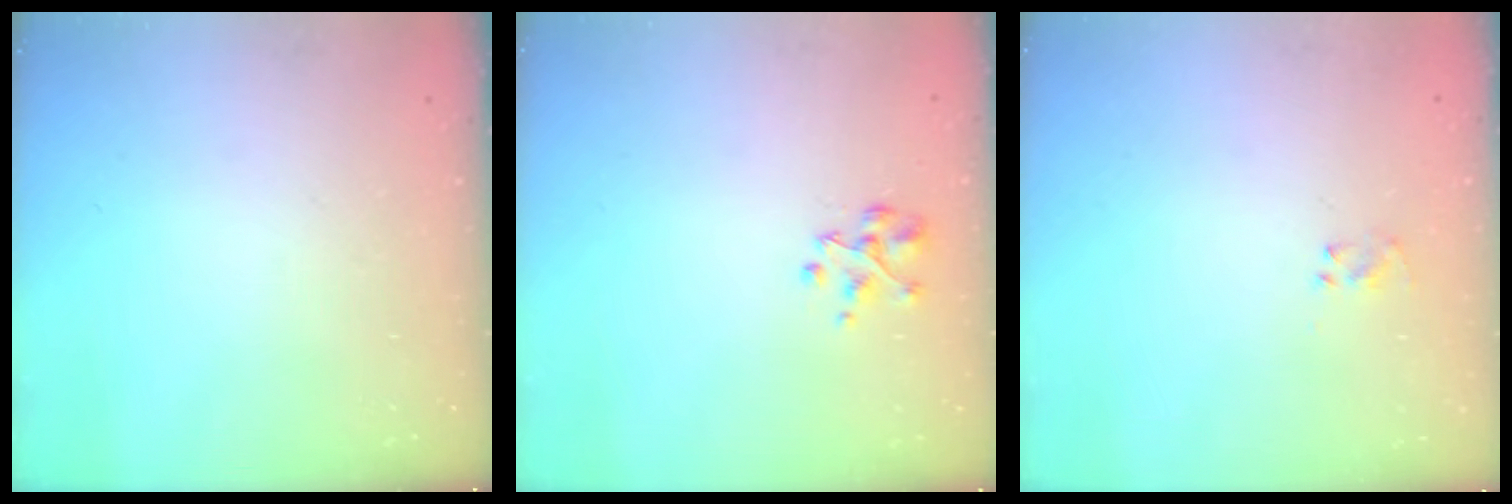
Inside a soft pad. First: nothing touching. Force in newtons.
{"total": 2.9, "press": 2.9, "slide": 0.2}
{"total": 2.3, "press": 2.1, "slide": 0.9}